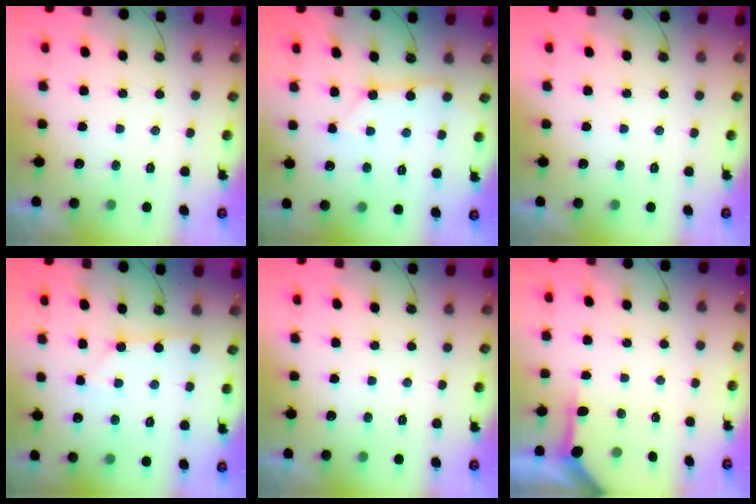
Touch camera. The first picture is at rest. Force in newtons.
{"total": 4.1, "press": 4.0, "slide": 0.4}
{"total": 0.0}
{"total": 3.3, "press": 3.3, "slide": 0.4}
{"total": 0.0}
{"total": 3.9, "press": 3.9, "slide": 0.2}